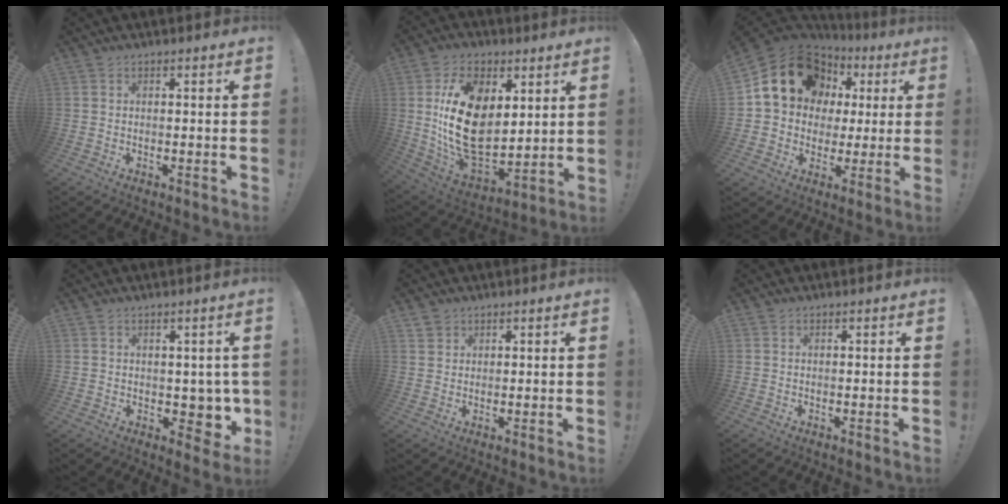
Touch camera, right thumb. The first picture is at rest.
{"total": 22.3, "force": [4.1, 15.1, 16.0], "torque": [-0.298, -0.029, 0.083]}
{"total": 18.4, "force": [6.5, 14.7, 9.0], "torque": [-0.132, -0.020, 0.140]}
{"total": 5.9, "force": [1.0, 4.8, 3.3], "torque": [-0.018, -0.015, 0.025]}
{"total": 1.9, "force": [1.5, 1.1, 0.0], "torque": [0.008, -0.013, 0.028]}
{"total": 0.0}